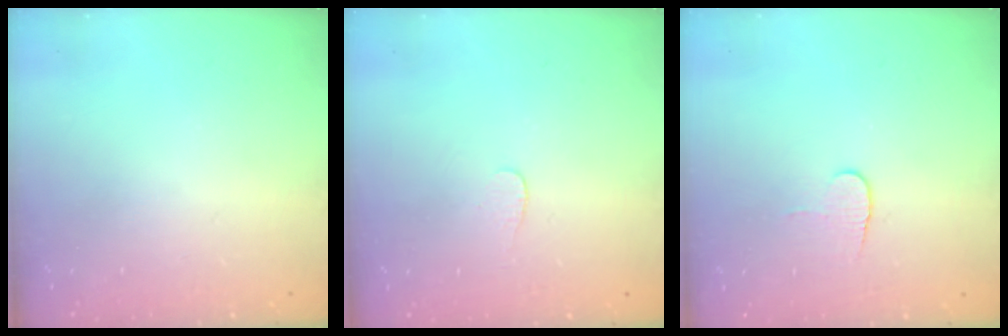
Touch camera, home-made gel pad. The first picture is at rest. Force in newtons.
{"total": 3.0, "press": 3.0, "slide": 0.2}
{"total": 5.3, "press": 5.3, "slide": 0.5}